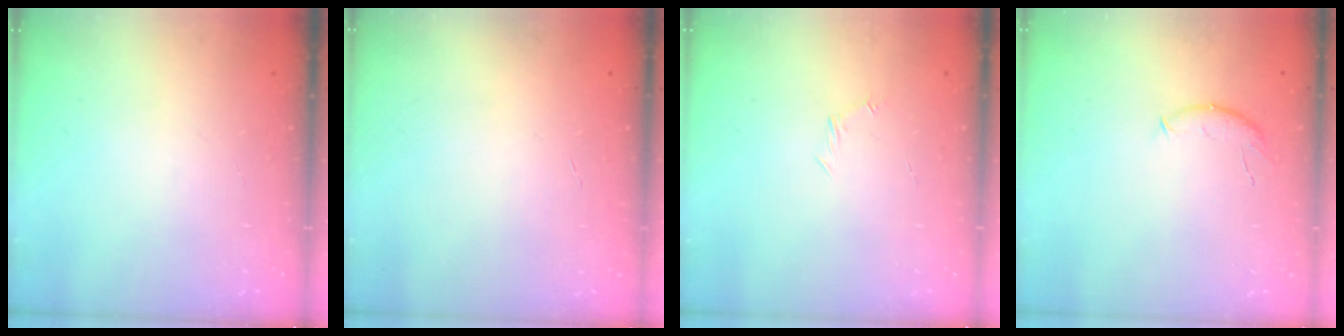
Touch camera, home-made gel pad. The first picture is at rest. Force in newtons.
{"total": 0.0}
{"total": 3.9, "press": 3.7, "slide": 1.0}
{"total": 6.1, "press": 6.0, "slide": 1.0}